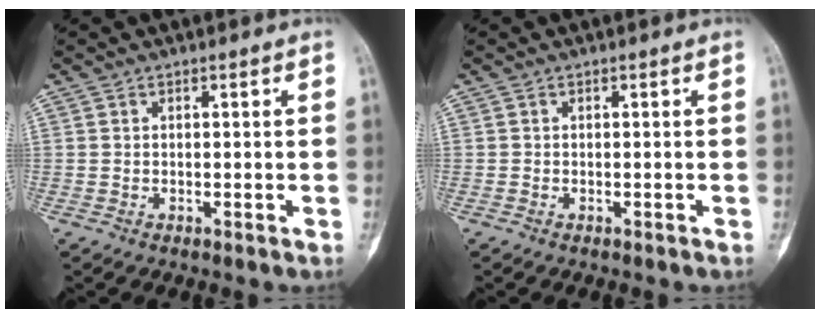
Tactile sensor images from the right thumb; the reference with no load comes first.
{"total": 0.0}